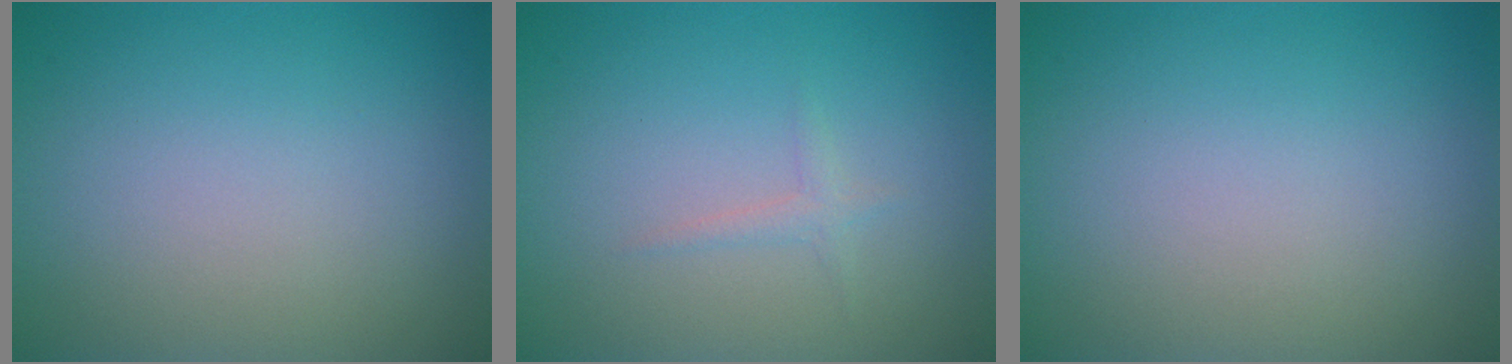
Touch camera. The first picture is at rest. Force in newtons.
{"total": 0.8, "press": 0.8, "slide": 0.1}
{"total": 0.0}